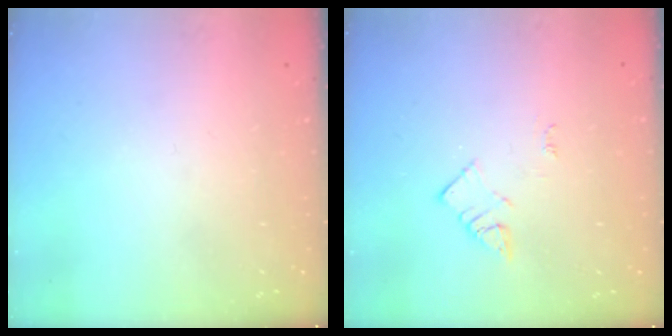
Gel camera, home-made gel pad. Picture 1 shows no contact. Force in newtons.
{"total": 2.7, "press": 2.6, "slide": 0.4}